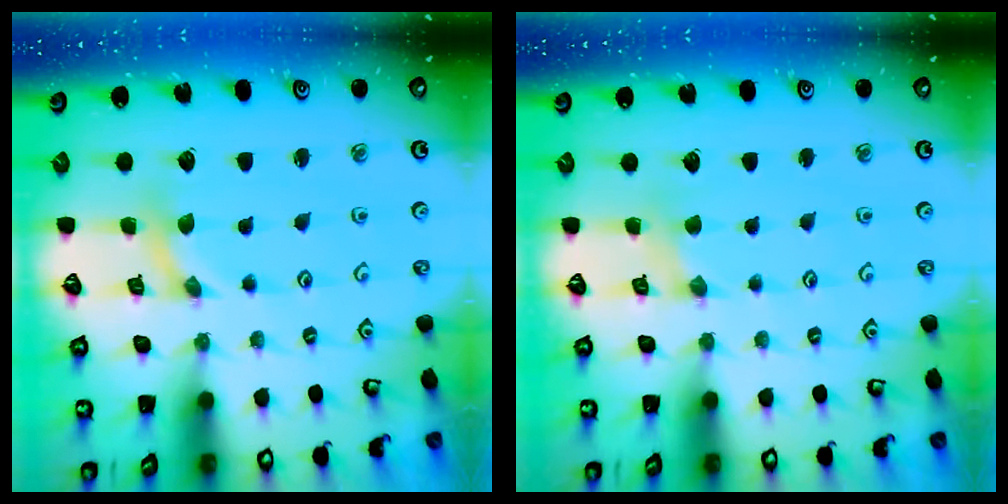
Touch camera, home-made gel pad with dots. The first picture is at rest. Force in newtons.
{"total": 1.3, "press": 1.3, "slide": 0.1}